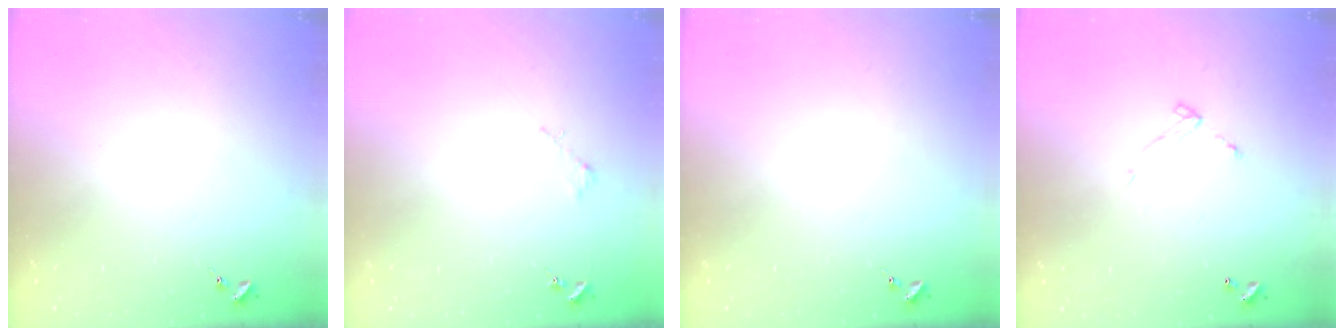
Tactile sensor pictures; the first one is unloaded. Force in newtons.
{"total": 1.8, "press": 1.8, "slide": 0.2}
{"total": 0.0}
{"total": 5.7, "press": 5.7, "slide": 0.5}